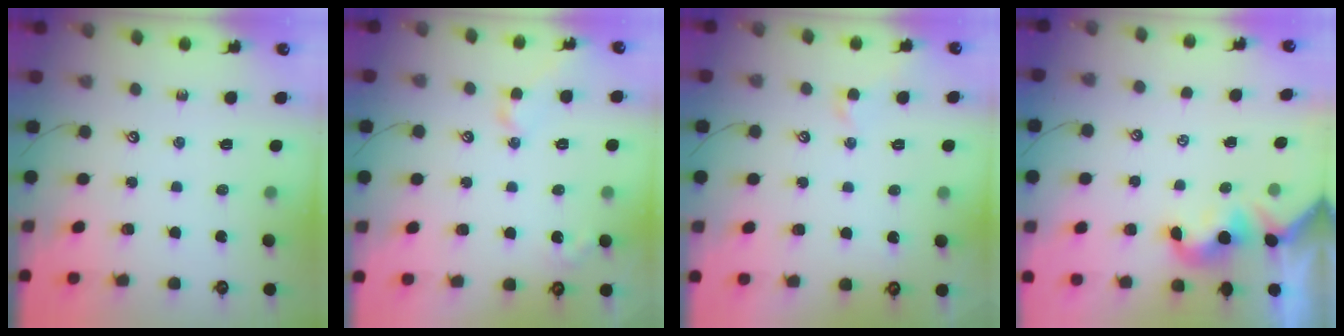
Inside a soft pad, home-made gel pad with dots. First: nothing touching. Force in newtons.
{"total": 3.0, "press": 2.9, "slide": 0.8}
{"total": 0.5, "press": 0.1, "slide": 0.5}
{"total": 0.7, "press": 0.1, "slide": 0.7}